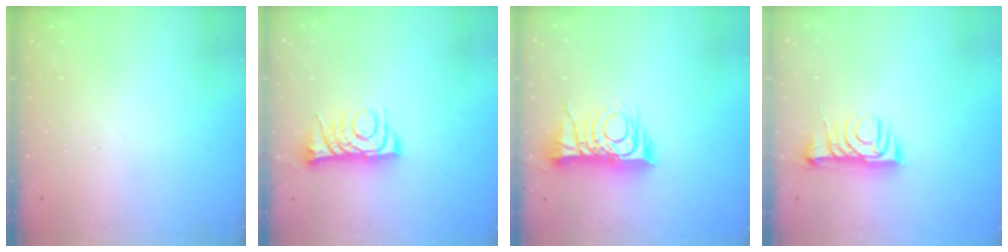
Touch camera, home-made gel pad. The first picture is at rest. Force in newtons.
{"total": 7.6, "press": 7.5, "slide": 0.9}
{"total": 10.8, "press": 10.8, "slide": 0.7}
{"total": 8.3, "press": 8.2, "slide": 0.9}